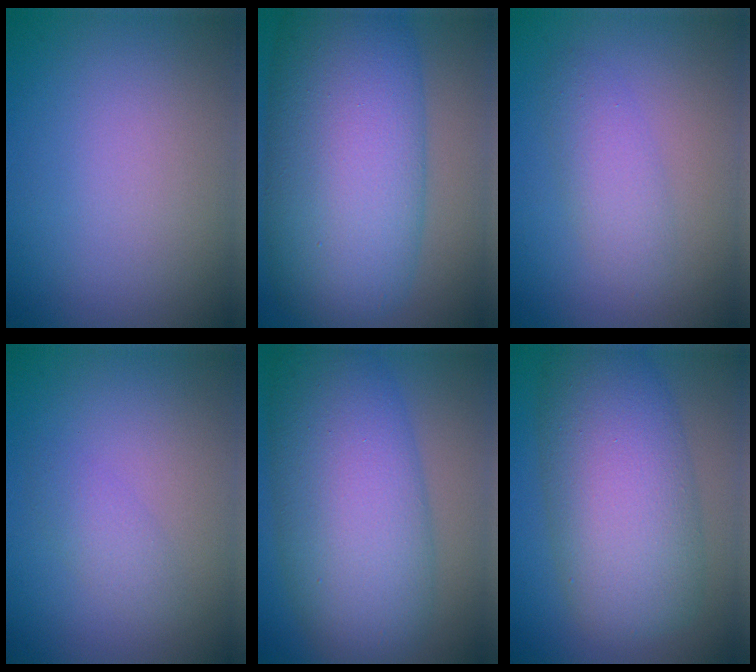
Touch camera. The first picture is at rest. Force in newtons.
{"total": 13.7, "press": 13.7, "slide": 0.2}
{"total": 2.4, "press": 2.4, "slide": 0.2}
{"total": 1.6, "press": 1.6, "slide": 0.0}
{"total": 11.0, "press": 11.0, "slide": 0.1}
{"total": 9.9, "press": 9.9, "slide": 0.4}